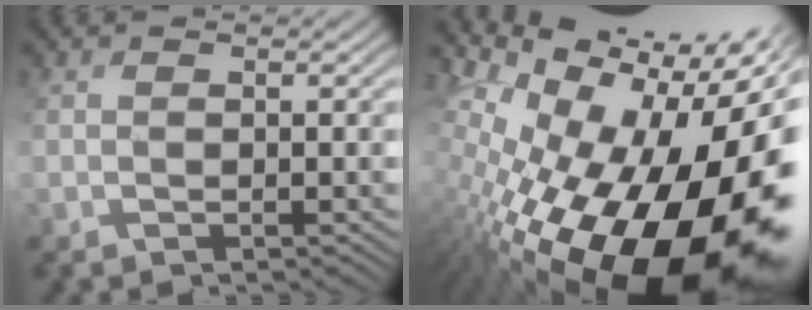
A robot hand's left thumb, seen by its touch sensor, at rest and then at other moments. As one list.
[{"total": 20.7, "force": [-4.9, 11.6, 16.4], "torque": [-0.293, -0.063, -0.054]}]